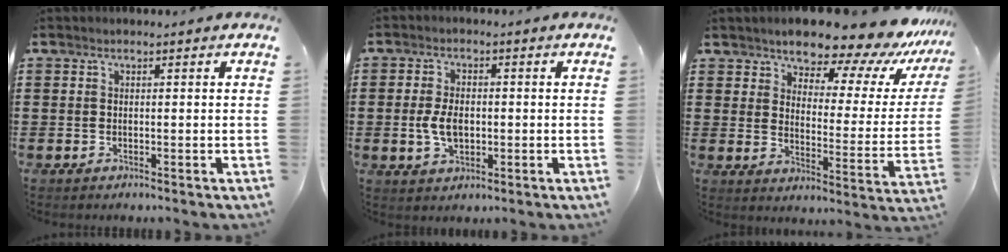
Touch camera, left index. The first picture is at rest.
{"total": 5.0, "force": [-0.5, 3.0, 4.0], "torque": [-0.081, 0.000, -0.014]}
{"total": 10.2, "force": [9.2, 2.1, 3.7], "torque": [-0.075, -0.073, 0.154]}